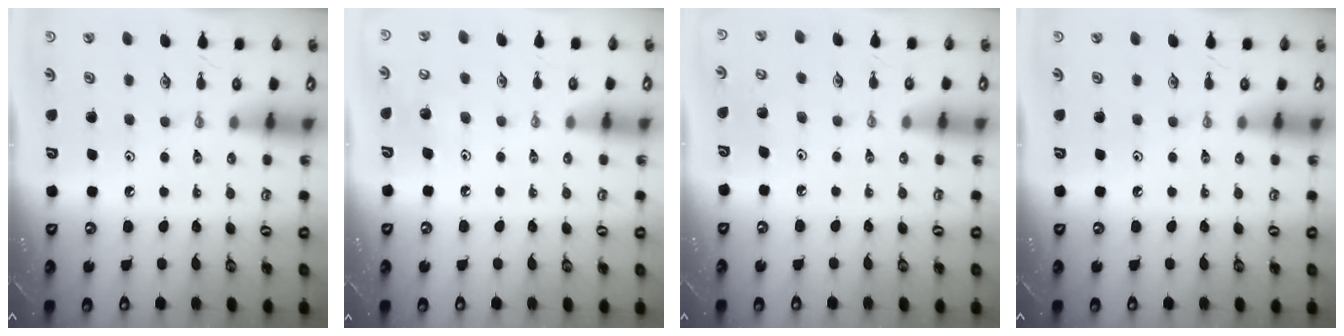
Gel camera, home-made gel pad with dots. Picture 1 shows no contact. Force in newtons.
{"total": 7.0, "press": 6.9, "slide": 1.0}
{"total": 3.4, "press": 3.4, "slide": 0.3}
{"total": 0.0}